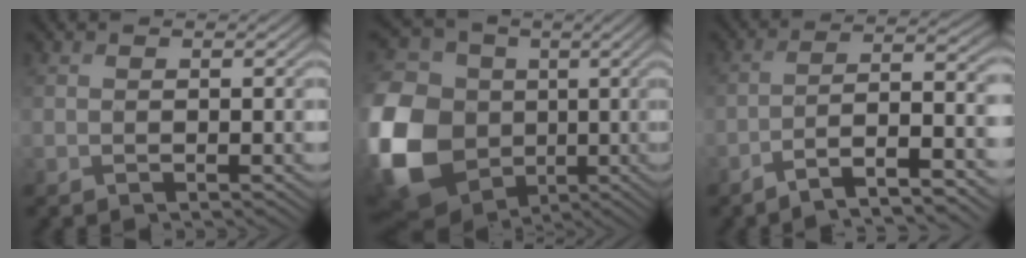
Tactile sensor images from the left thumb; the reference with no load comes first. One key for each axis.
{"total": 19.5, "fx": -3.3, "fy": 16.0, "fz": 10.7, "tx": -0.316, "ty": -0.016, "tz": -0.060}
{"total": 9.0, "fx": -6.0, "fy": 1.5, "fz": 6.5, "tx": -0.089, "ty": 0.024, "tz": -0.106}